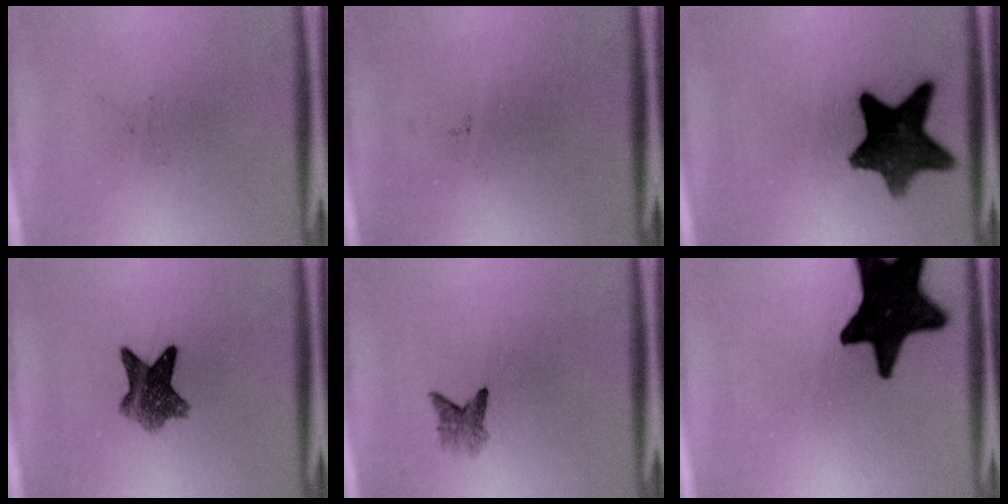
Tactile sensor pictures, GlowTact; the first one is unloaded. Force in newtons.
{"total": 0.0}
{"total": 11.8}
{"total": 6.8}
{"total": 2.0}
{"total": 18.9}